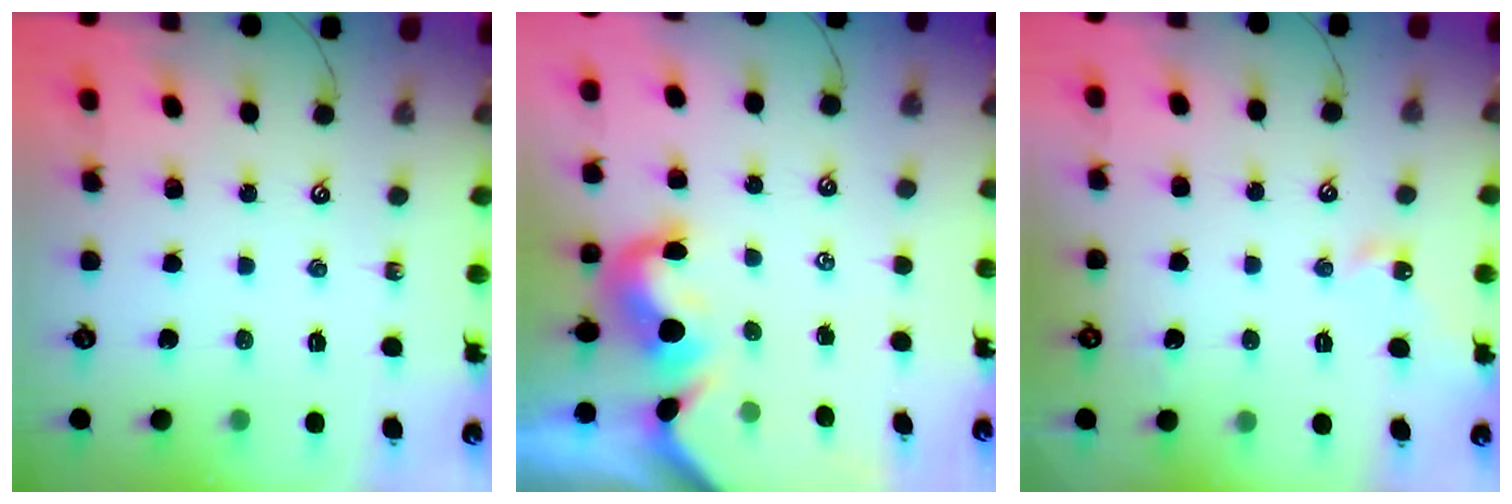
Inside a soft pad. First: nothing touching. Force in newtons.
{"total": 1.4, "press": 1.1, "slide": 0.9}
{"total": 3.0, "press": 3.0, "slide": 0.1}